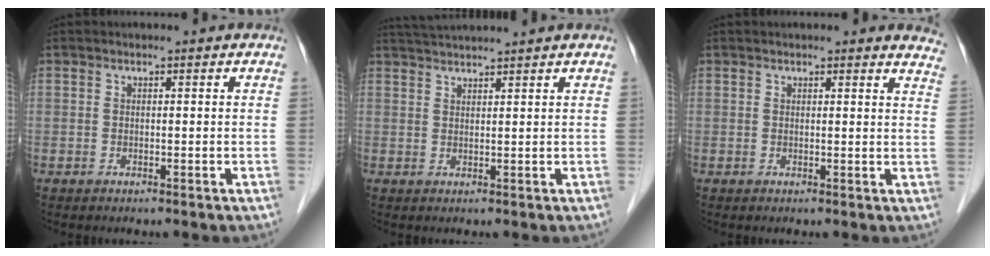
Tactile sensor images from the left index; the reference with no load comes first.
{"total": 5.1, "force": [4.6, -1.3, 1.6], "torque": [-0.027, 0.025, 0.080]}
{"total": 7.0, "force": [6.7, 1.0, 1.8], "torque": [0.006, -0.022, 0.040]}